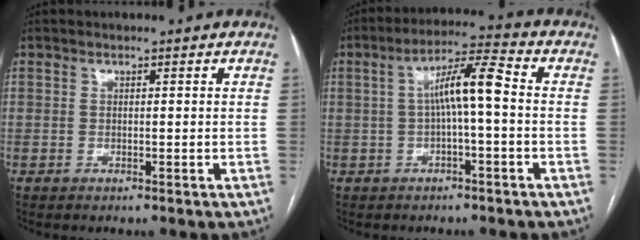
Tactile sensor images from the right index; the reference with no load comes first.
{"total": 7.5, "force": [0.0, 0.8, 7.5], "torque": [-0.132, 0.027, -0.001]}